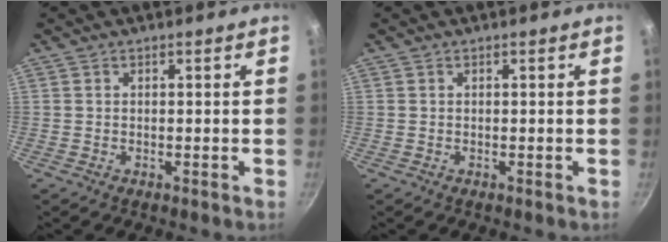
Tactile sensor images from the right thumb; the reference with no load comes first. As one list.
[{"total": 0.0}]